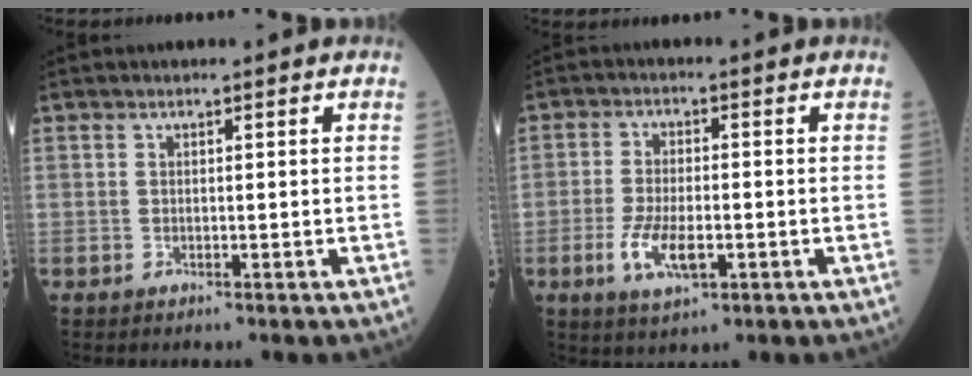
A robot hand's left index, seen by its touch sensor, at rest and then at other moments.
{"total": 6.4, "force": [-2.2, 2.3, 5.6], "torque": [-0.113, -0.008, -0.037]}